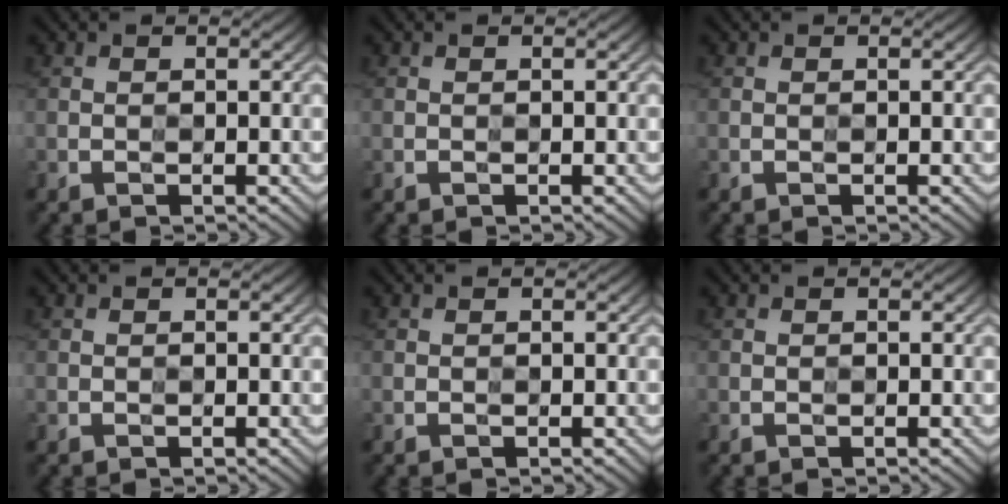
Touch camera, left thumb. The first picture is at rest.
{"total": 0.0}
{"total": 0.0}
{"total": 0.0}
{"total": 0.0}
{"total": 0.0}